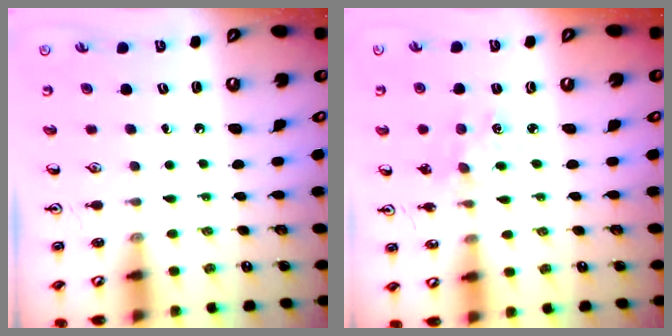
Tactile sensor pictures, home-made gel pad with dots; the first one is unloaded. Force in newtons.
{"total": 2.5, "press": 2.5, "slide": 0.5}